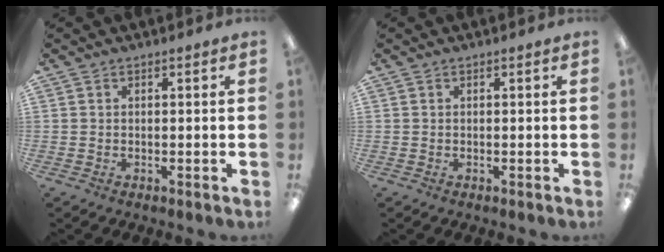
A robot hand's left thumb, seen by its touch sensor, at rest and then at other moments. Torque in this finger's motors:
{"motor_torque": [-0.03, 0.03, -0.19, 0.23, 0.00]}